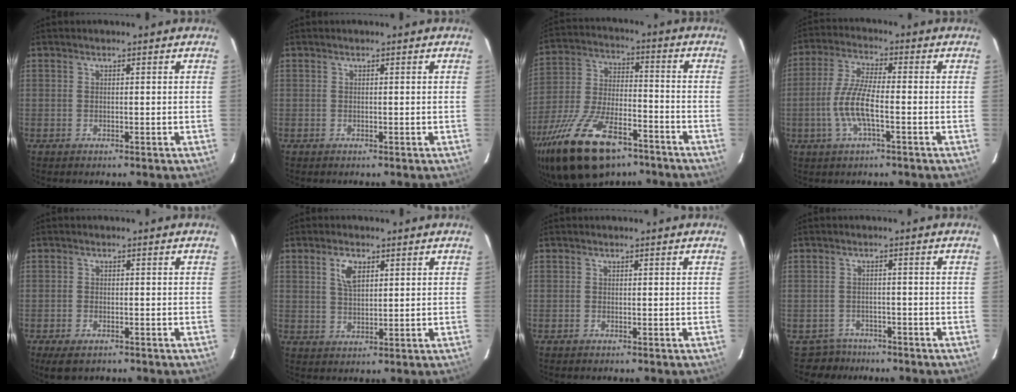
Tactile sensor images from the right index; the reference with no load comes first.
{"total": 0.0}
{"total": 22.6, "force": [-14.7, 9.9, 14.0], "torque": [-0.288, -0.027, -0.251]}
{"total": 8.6, "force": [-2.5, 1.9, 8.0], "torque": [-0.171, 0.000, -0.050]}
{"total": 4.0, "force": [-2.8, 1.7, 2.3], "torque": [-0.054, -0.013, -0.048]}
{"total": 4.6, "force": [2.0, 2.3, 3.4], "torque": [-0.060, 0.006, 0.040]}
{"total": 0.0}
{"total": 4.3, "force": [-3.4, 2.6, -0.6], "torque": [0.000, 0.012, -0.055]}